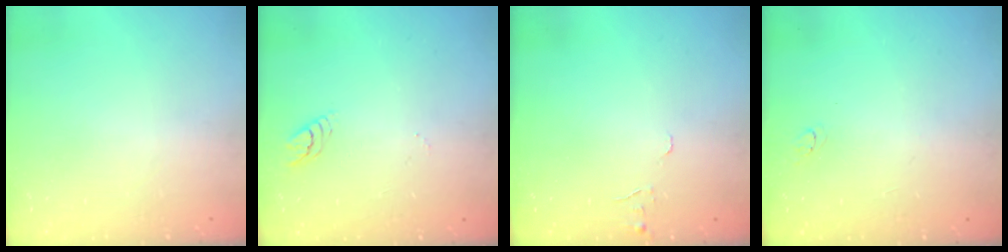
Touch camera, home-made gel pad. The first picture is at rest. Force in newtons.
{"total": 3.4, "press": 3.4, "slide": 0.4}
{"total": 4.7, "press": 4.6, "slide": 0.5}
{"total": 3.3, "press": 3.3, "slide": 0.4}